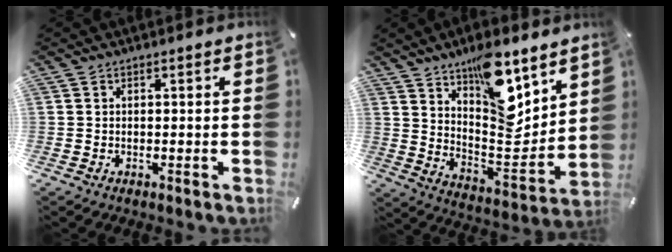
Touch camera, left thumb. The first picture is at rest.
{"total": 15.7, "force": [11.1, 6.0, 9.3], "torque": [-0.121, -0.088, 0.190]}